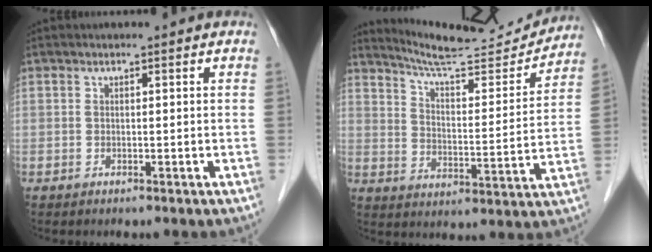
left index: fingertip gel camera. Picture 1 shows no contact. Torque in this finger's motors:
{"motor_torque": [0.40, -0.60, 0.02, 0.02]}